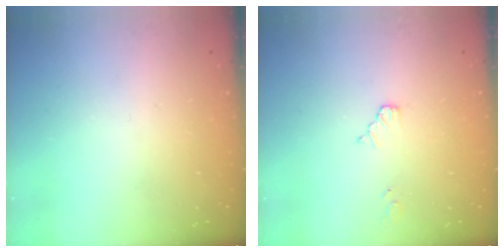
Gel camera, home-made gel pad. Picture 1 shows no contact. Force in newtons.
{"total": 2.9, "press": 2.8, "slide": 0.4}